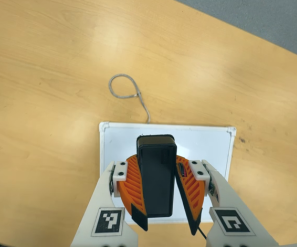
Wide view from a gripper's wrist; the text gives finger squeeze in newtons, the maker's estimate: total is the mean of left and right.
{"total": 11.4, "left": 10.7, "right": 12.1}